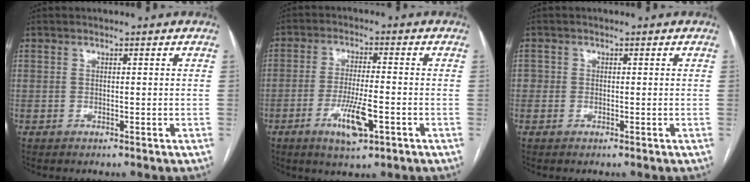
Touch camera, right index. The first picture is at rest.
{"total": 7.4, "force": [-3.1, 1.4, 6.6], "torque": [-0.125, -0.011, -0.050]}
{"total": 1.2, "force": [0.0, 1.2, 0.3], "torque": [0.005, 0.005, -0.003]}